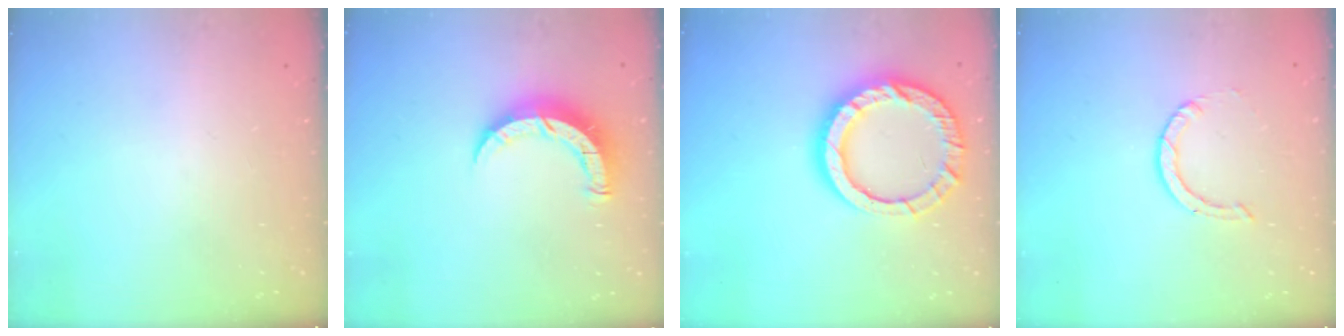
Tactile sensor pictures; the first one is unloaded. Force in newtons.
{"total": 8.1, "press": 8.1, "slide": 0.5}
{"total": 16.3, "press": 16.2, "slide": 1.5}
{"total": 0.8, "press": 0.8, "slide": 0.1}